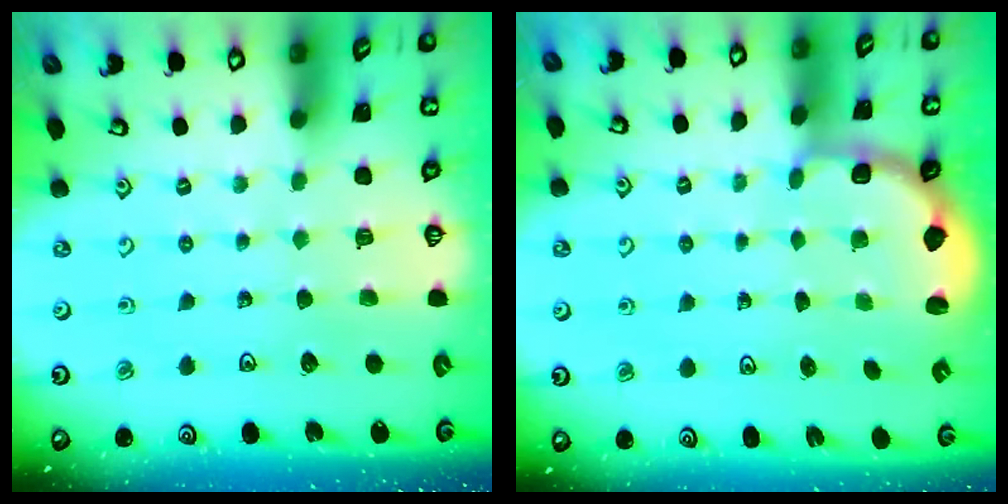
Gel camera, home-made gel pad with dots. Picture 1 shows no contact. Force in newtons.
{"total": 2.7, "press": 2.1, "slide": 1.7}